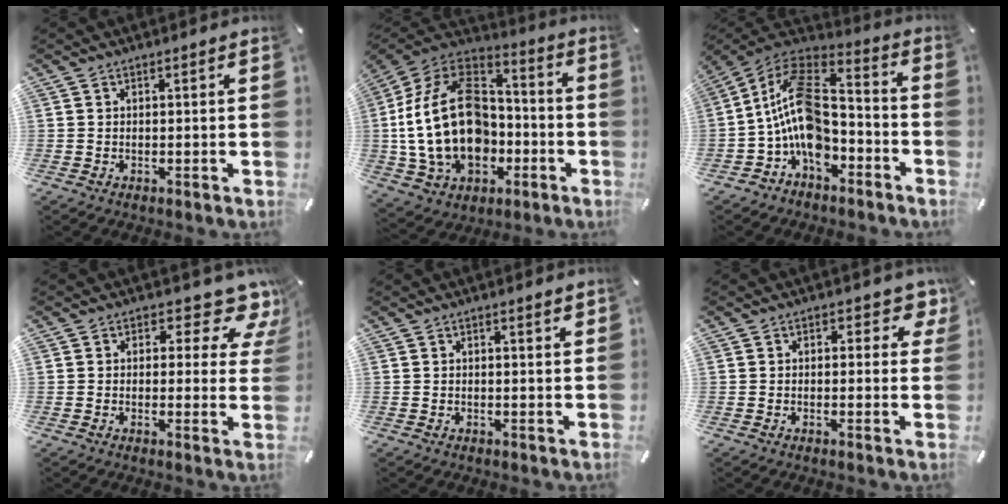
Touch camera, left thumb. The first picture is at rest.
{"total": 25.1, "force": [-3.0, 17.6, 17.6], "torque": [-0.364, 0.021, -0.041]}
{"total": 15.4, "force": [-3.1, 10.3, 11.0], "torque": [-0.235, 0.013, -0.055]}
{"total": 8.5, "force": [5.3, 3.7, 5.5], "torque": [-0.055, -0.045, 0.086]}
{"total": 1.1, "force": [0.6, 0.1, 0.9], "torque": [-0.018, 0.000, 0.011]}
{"total": 3.7, "force": [1.6, 2.3, 2.5], "torque": [-0.015, -0.006, 0.019]}